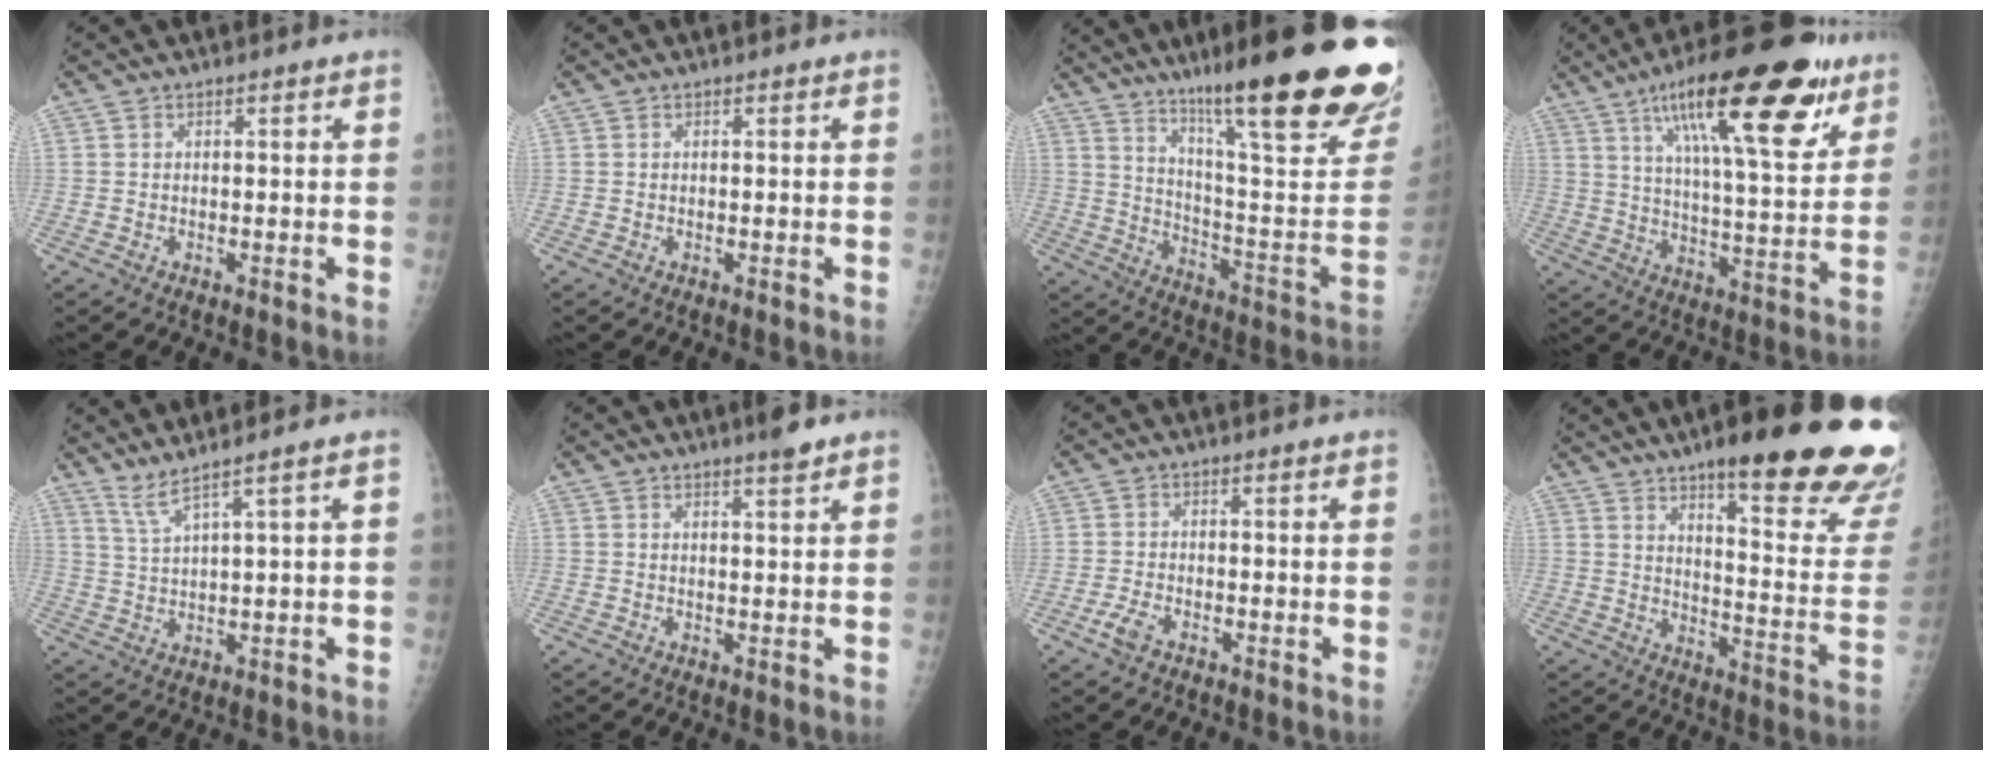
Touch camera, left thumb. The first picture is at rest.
{"total": 0.0}
{"total": 31.3, "force": [20.0, 4.9, 23.6], "torque": [-0.270, -0.090, 0.299]}
{"total": 25.7, "force": [14.3, 7.4, 20.0], "torque": [-0.286, -0.035, 0.223]}
{"total": 4.0, "force": [3.0, -1.4, 2.4], "torque": [-0.054, -0.028, 0.072]}
{"total": 2.7, "force": [2.1, 0.0, 1.8], "torque": [-0.028, -0.013, 0.034]}
{"total": 2.6, "force": [-1.4, 1.0, 1.9], "torque": [-0.048, 0.006, -0.029]}
{"total": 27.2, "force": [17.7, 5.4, 20.0], "torque": [-0.217, -0.086, 0.243]}